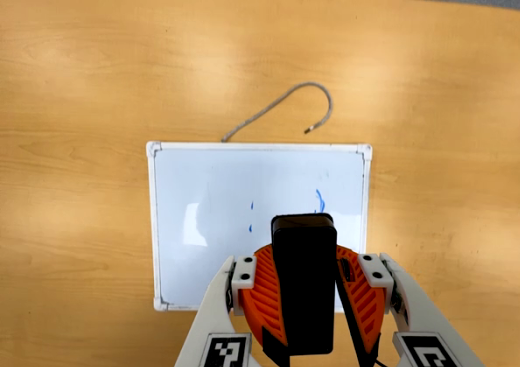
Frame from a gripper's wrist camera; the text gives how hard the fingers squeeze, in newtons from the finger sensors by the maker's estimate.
{"total": 11.2, "left": 11.0, "right": 11.4}